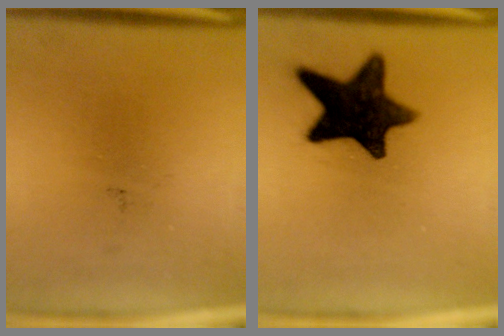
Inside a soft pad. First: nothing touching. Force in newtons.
{"total": 14.6}